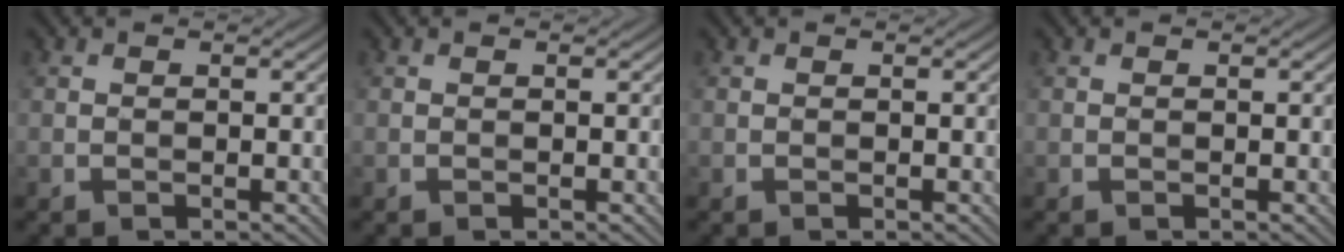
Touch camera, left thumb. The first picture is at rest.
{"total": 0.0}
{"total": 0.0}
{"total": 0.0}